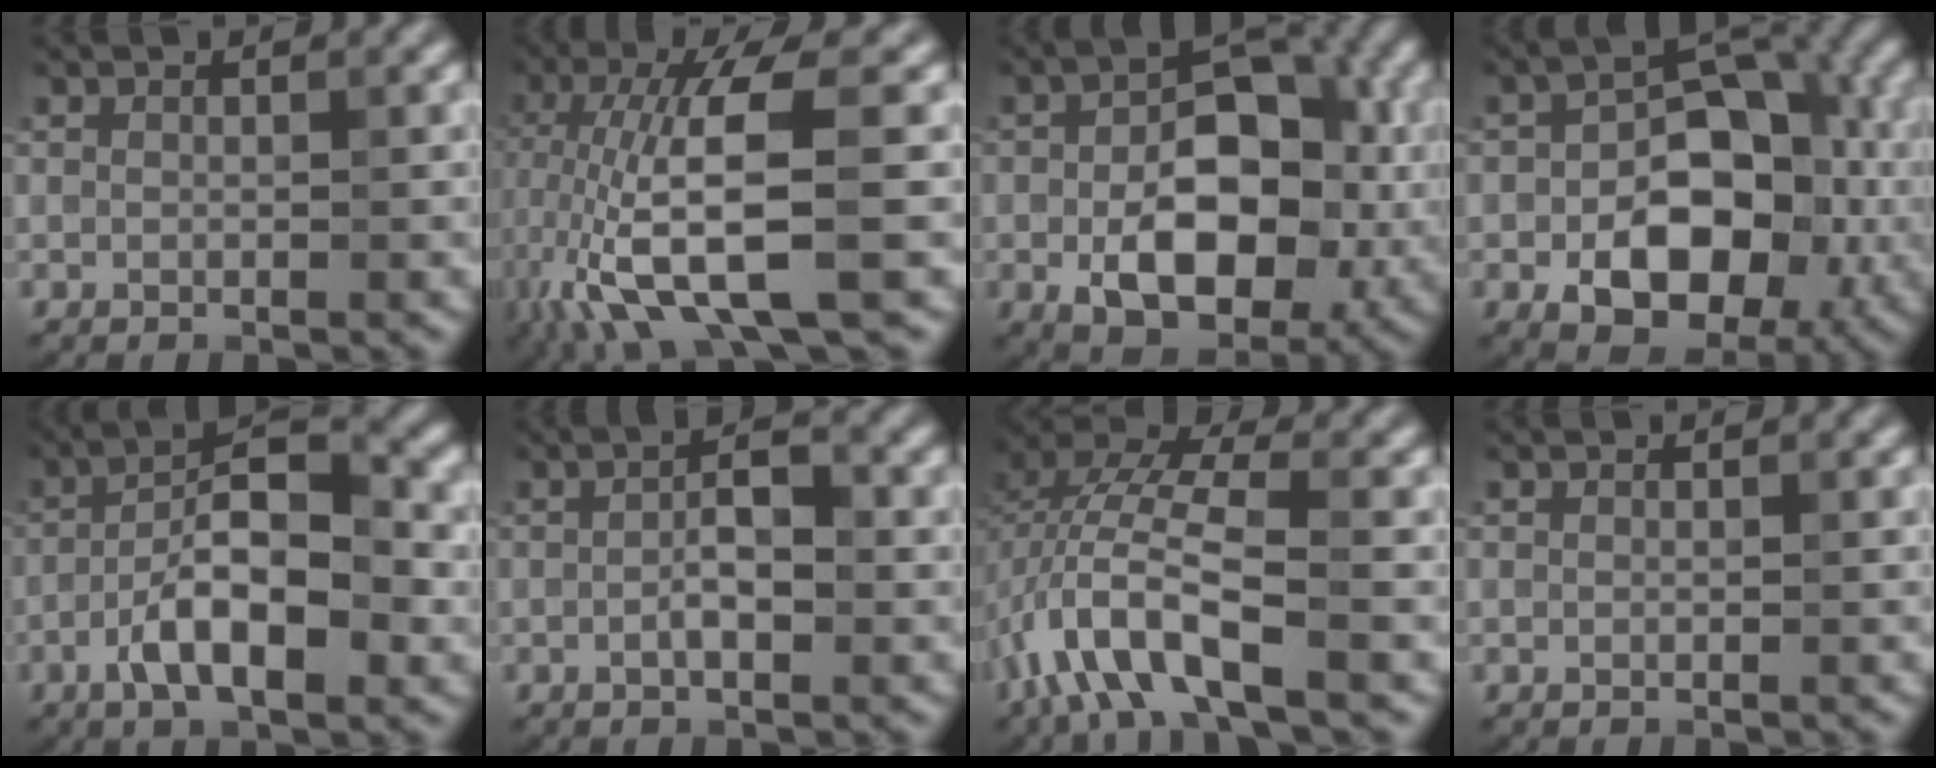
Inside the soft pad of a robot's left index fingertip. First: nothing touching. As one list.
[{"total": 10.3, "force": [-2.4, 2.6, 9.6], "torque": [-0.197, 0.000, -0.042]}, {"total": 10.9, "force": [-1.9, 6.6, 8.5], "torque": [-0.140, -0.007, -0.025]}, {"total": 11.2, "force": [-2.9, 7.0, 8.2], "torque": [-0.113, -0.002, -0.041]}, {"total": 8.5, "force": [-2.9, 2.9, 7.4], "torque": [-0.115, 0.020, -0.054]}, {"total": 3.2, "force": [-0.5, 1.0, 3.0], "torque": [-0.054, 0.004, -0.013]}, {"total": 7.2, "force": [-3.1, 2.4, 6.1], "torque": [-0.127, 0.013, -0.067]}, {"total": 0.0}]